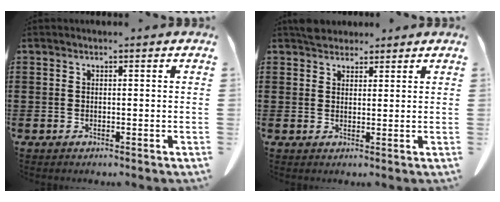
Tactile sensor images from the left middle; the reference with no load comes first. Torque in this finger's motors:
{"motor_torque": [0.12, 0.08, 0.02, 0.02]}